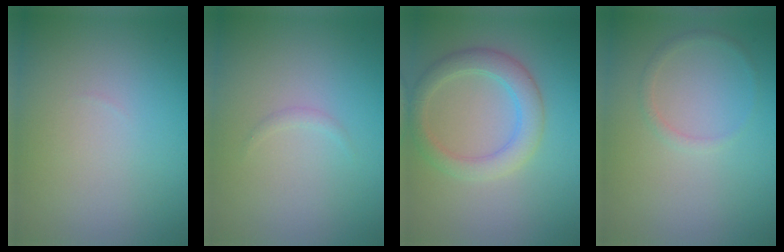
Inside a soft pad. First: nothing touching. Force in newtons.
{"total": 0.6, "press": 0.6, "slide": 0.1}
{"total": 3.6, "press": 3.6, "slide": 0.1}
{"total": 1.0, "press": 1.0, "slide": 0.0}